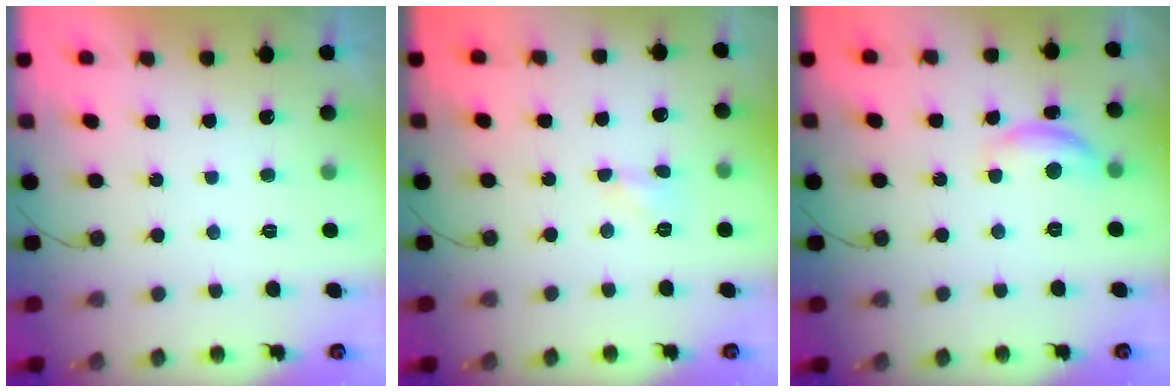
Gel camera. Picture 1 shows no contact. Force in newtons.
{"total": 3.5, "press": 3.5, "slide": 0.5}
{"total": 8.6, "press": 8.6, "slide": 0.3}